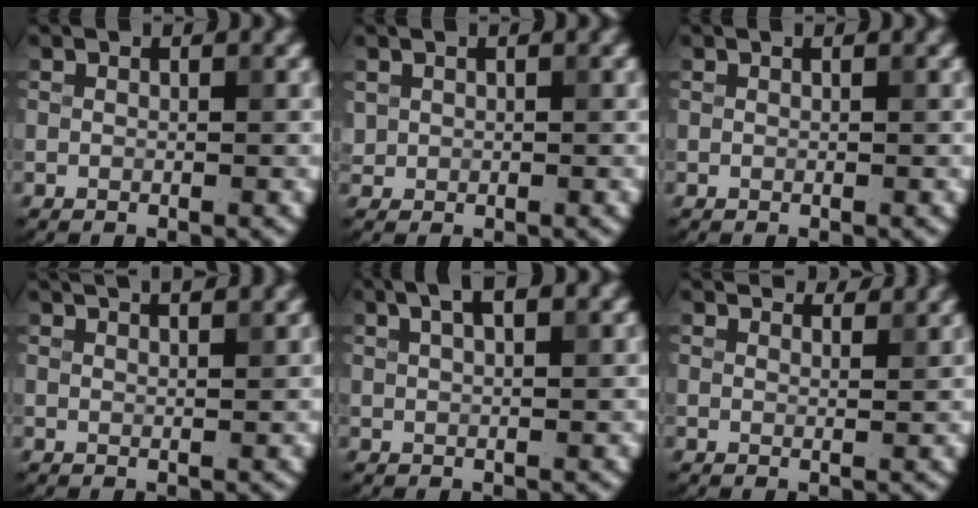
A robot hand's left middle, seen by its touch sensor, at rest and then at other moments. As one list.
[{"total": 0.7, "force": [0.1, 0.7, 0.0], "torque": [0.004, -0.001, 0.010]}, {"total": 0.0}, {"total": 3.6, "force": [3.2, 0.5, 1.4], "torque": [-0.014, 0.017, 0.038]}, {"total": 3.7, "force": [2.3, 1.3, 2.6], "torque": [-0.043, 0.014, 0.035]}, {"total": 3.6, "force": [3.5, 0.4, 0.9], "torque": [-0.026, 0.010, 0.043]}]